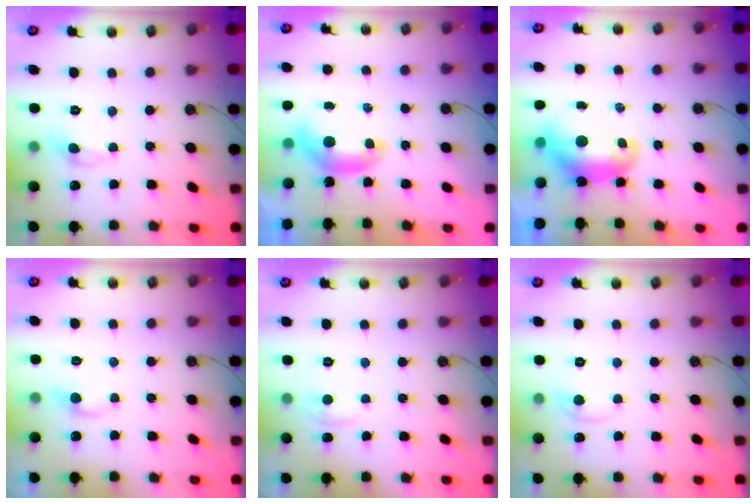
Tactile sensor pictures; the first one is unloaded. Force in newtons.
{"total": 0.0}
{"total": 2.0, "press": 1.9, "slide": 0.4}
{"total": 1.1, "press": 0.8, "slide": 0.6}
{"total": 2.8, "press": 2.8, "slide": 0.5}
{"total": 0.8, "press": 0.6, "slide": 0.6}